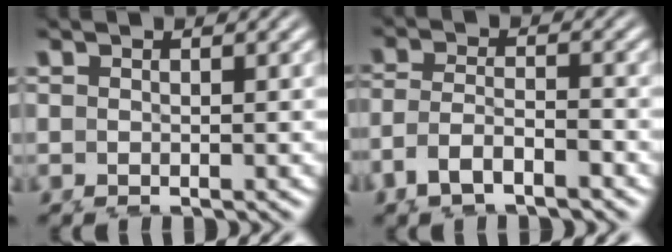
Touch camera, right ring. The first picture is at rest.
{"total": 6.3, "force": [-1.9, 5.4, 2.6], "torque": [-0.087, -0.030, -0.025]}